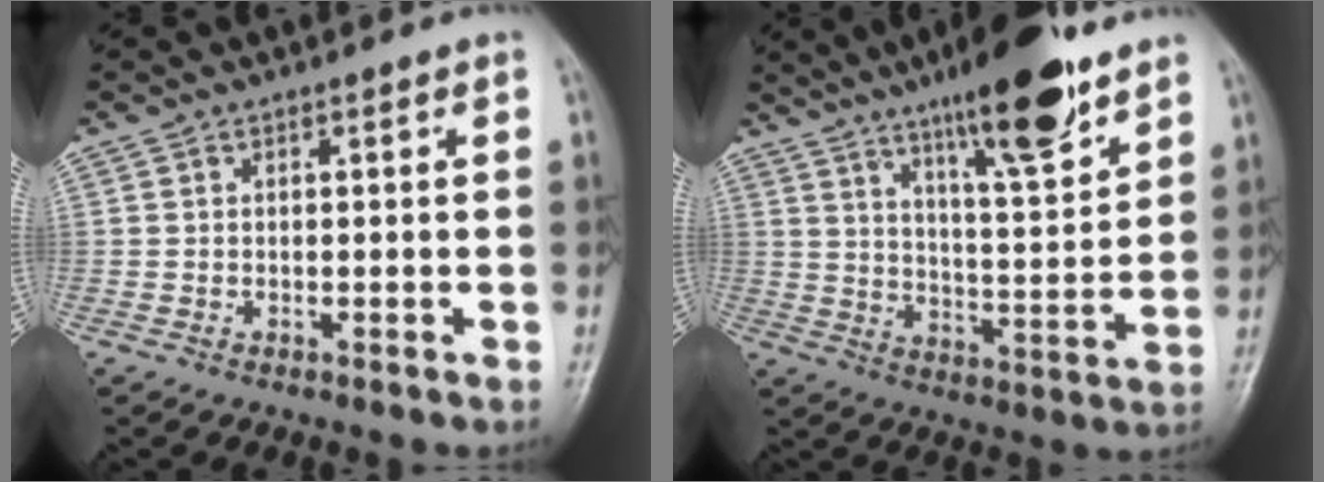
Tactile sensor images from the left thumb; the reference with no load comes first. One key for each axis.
{"total": 16.6, "fx": 11.0, "fy": 3.5, "fz": 11.9, "tx": -0.167, "ty": -0.059, "tz": 0.179}